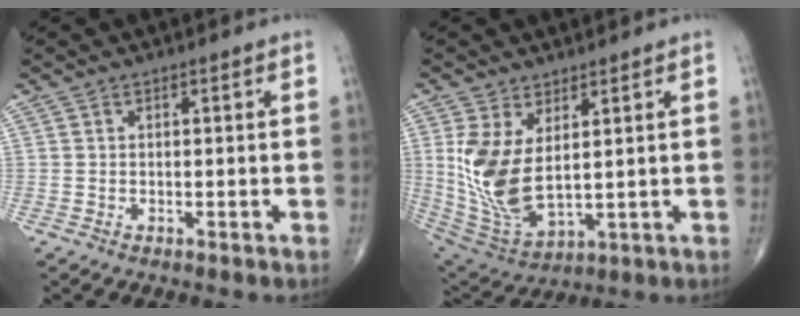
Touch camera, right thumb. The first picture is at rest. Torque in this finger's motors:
{"motor_torque": [-0.71, 1.36, 0.37, -0.23, 0.18]}